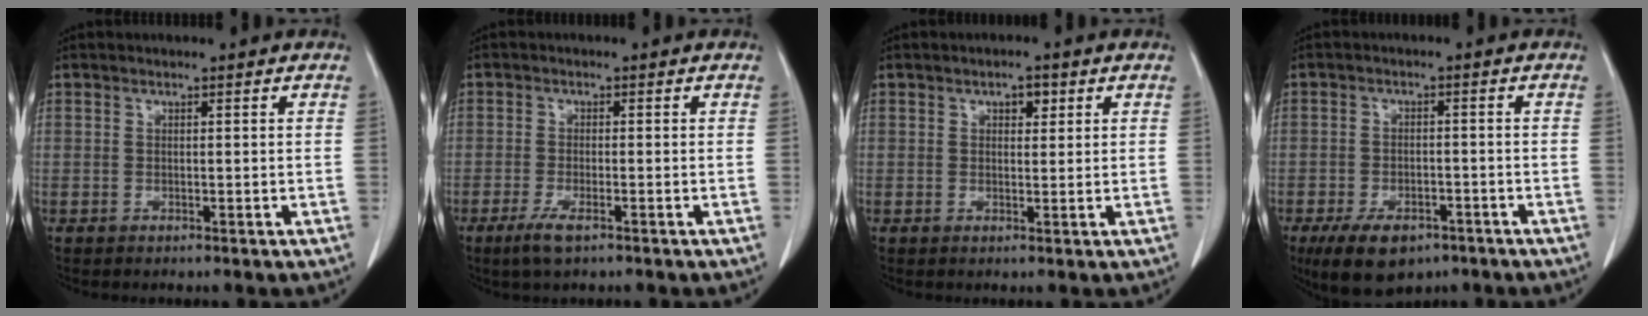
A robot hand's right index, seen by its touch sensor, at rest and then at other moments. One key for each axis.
{"total": 3.2, "fx": -1.9, "fy": 0.6, "fz": 2.4, "tx": -0.055, "ty": -0.006, "tz": -0.035}
{"total": 2.2, "fx": 1.1, "fy": 1.1, "fz": 1.6, "tx": -0.019, "ty": 0.002, "tz": 0.016}
{"total": 8.6, "fx": -5.8, "fy": 4.3, "fz": 4.6, "tx": -0.077, "ty": -0.003, "tz": -0.090}